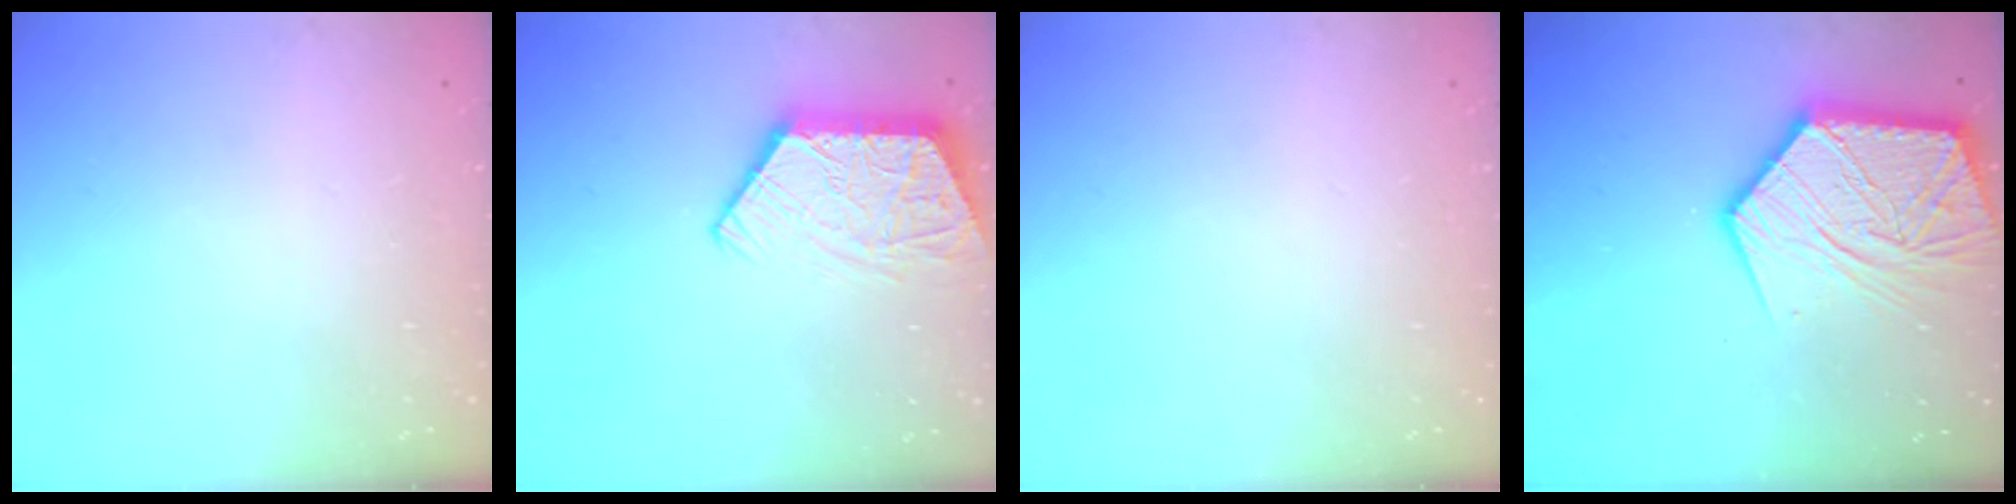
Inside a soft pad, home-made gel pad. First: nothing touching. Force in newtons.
{"total": 11.2, "press": 11.2, "slide": 1.0}
{"total": 0.0}
{"total": 22.6, "press": 22.5, "slide": 2.1}